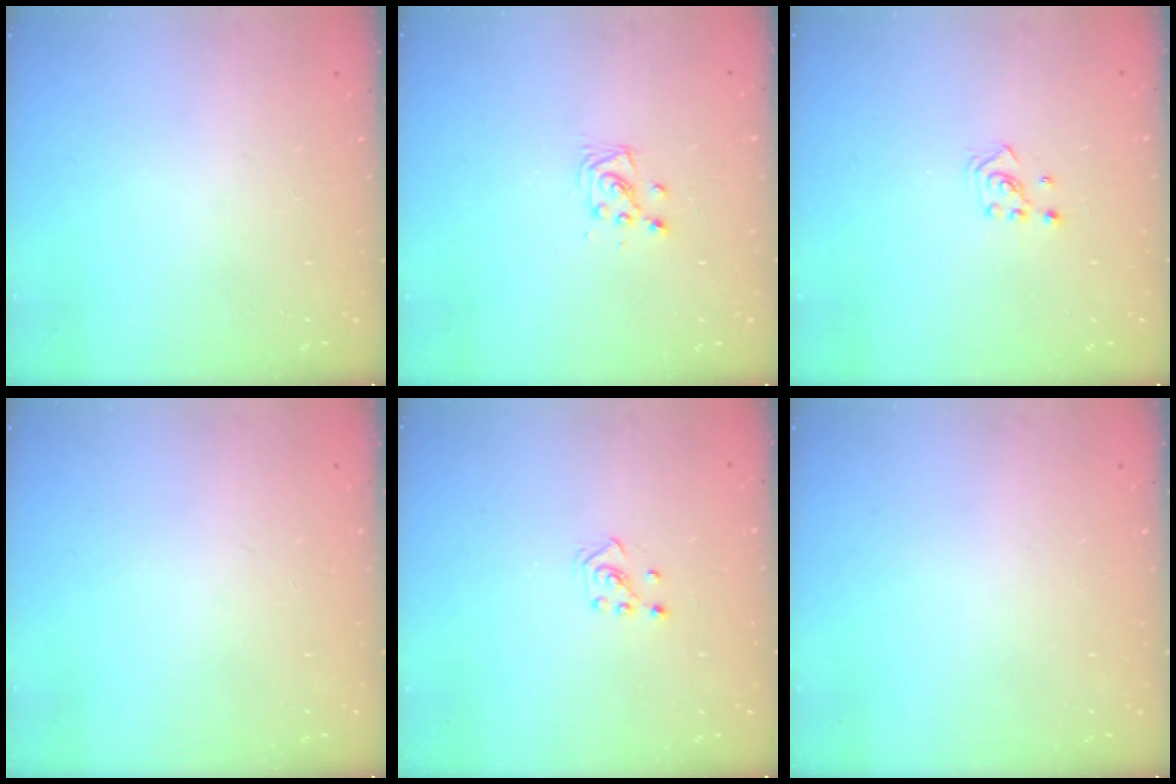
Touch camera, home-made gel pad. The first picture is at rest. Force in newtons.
{"total": 4.3, "press": 4.2, "slide": 0.5}
{"total": 2.1, "press": 2.1, "slide": 0.3}
{"total": 0.0}
{"total": 2.6, "press": 2.5, "slide": 0.6}
{"total": 0.0}